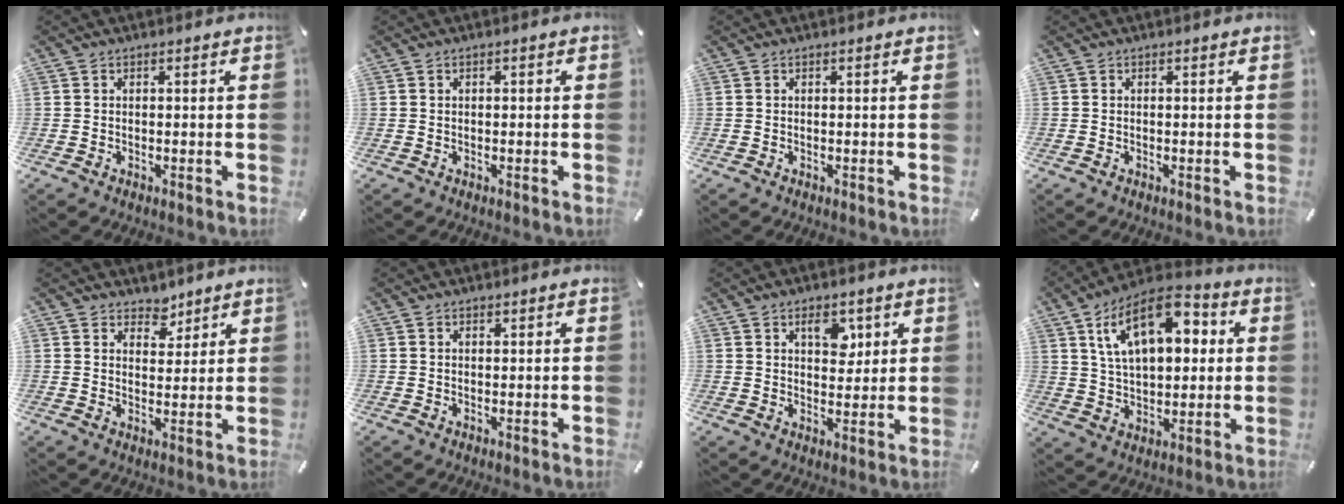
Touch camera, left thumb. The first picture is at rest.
{"total": 0.7, "force": [-0.1, 0.4, 0.5], "torque": [-0.009, 0.002, -0.003]}
{"total": 0.0}
{"total": 0.0}
{"total": 4.9, "force": [3.9, 3.0, 0.2], "torque": [0.012, -0.027, 0.066]}
{"total": 0.7, "force": [0.5, 0.4, 0.3], "torque": [-0.006, 0.001, 0.009]}
{"total": 6.9, "force": [3.2, 4.3, 4.3], "torque": [-0.040, -0.014, 0.047]}
{"total": 17.2, "force": [7.1, 9.5, 12.4], "torque": [-0.224, -0.008, 0.119]}